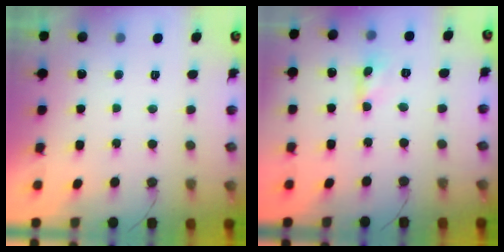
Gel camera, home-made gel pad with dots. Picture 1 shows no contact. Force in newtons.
{"total": 0.0}